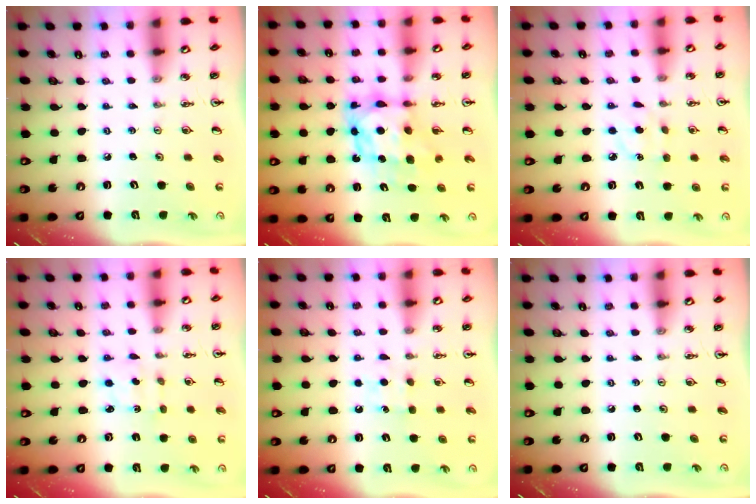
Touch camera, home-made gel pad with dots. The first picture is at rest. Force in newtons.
{"total": 8.3, "press": 8.3, "slide": 0.7}
{"total": 6.0, "press": 6.0, "slide": 0.7}
{"total": 2.4, "press": 2.4, "slide": 0.6}
{"total": 5.8, "press": 5.7, "slide": 0.7}
{"total": 0.0}